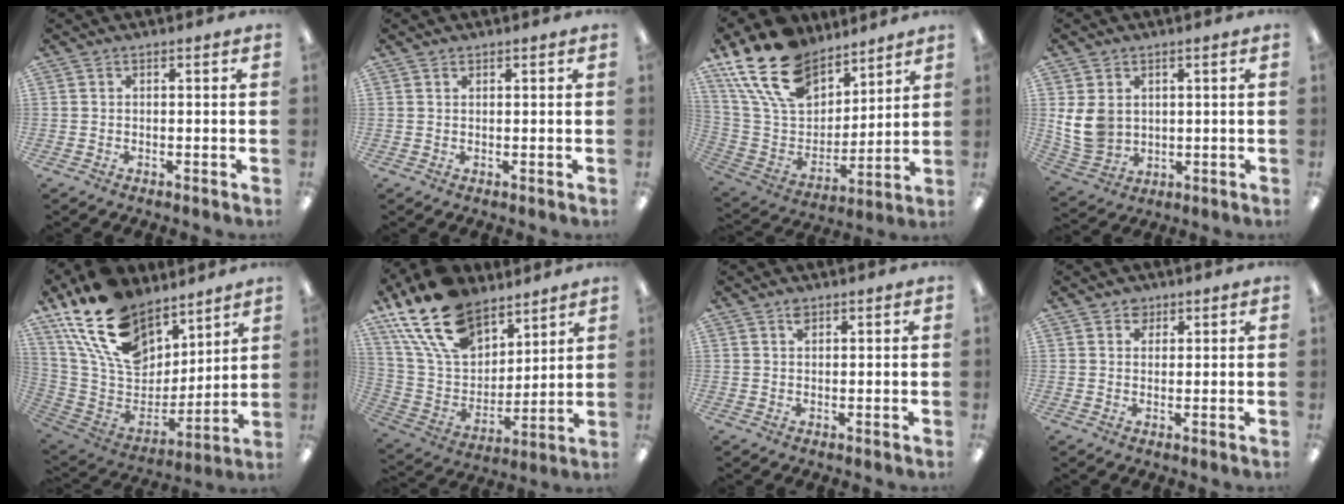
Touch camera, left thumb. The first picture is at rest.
{"total": 0.6, "force": [0.6, 0.3, 0.2], "torque": [-0.004, 0.000, 0.010]}
{"total": 20.6, "force": [14.1, 11.6, 9.5], "torque": [-0.194, -0.075, 0.266]}
{"total": 8.2, "force": [1.8, 6.7, 4.4], "torque": [-0.109, 0.003, 0.039]}
{"total": 22.1, "force": [13.9, 13.0, 11.3], "torque": [-0.238, -0.074, 0.258]}
{"total": 21.1, "force": [14.3, 11.8, 10.2], "torque": [-0.212, -0.075, 0.265]}
{"total": 1.7, "force": [1.2, 0.8, 0.9], "torque": [-0.012, -0.005, 0.020]}
{"total": 2.8, "force": [1.8, 2.0, 0.4], "torque": [0.003, -0.005, 0.031]}